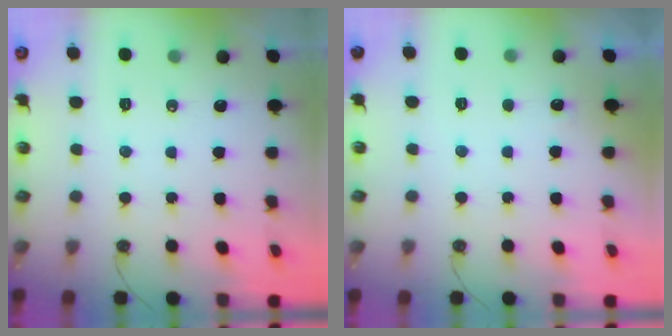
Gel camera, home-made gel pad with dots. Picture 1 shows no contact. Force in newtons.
{"total": 2.6, "press": 2.4, "slide": 1.0}